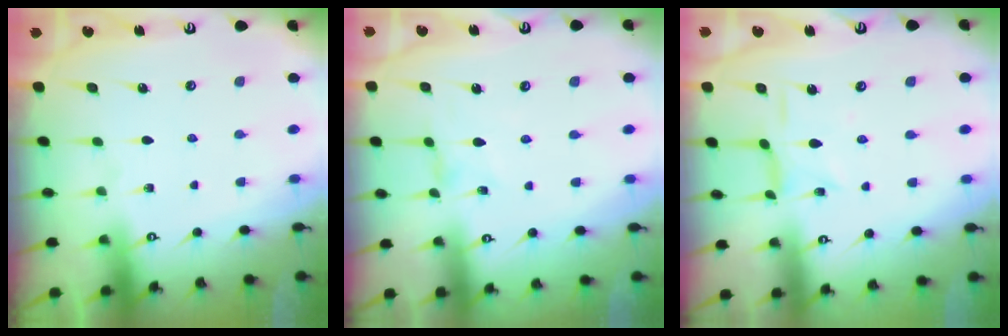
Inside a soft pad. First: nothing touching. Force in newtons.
{"total": 0.0}
{"total": 2.3, "press": 2.3, "slide": 0.2}